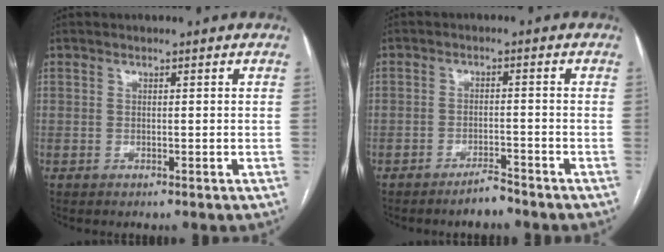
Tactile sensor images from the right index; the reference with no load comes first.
{"total": 3.0, "force": [-2.7, 0.4, 1.2], "torque": [-0.017, 0.000, -0.045]}